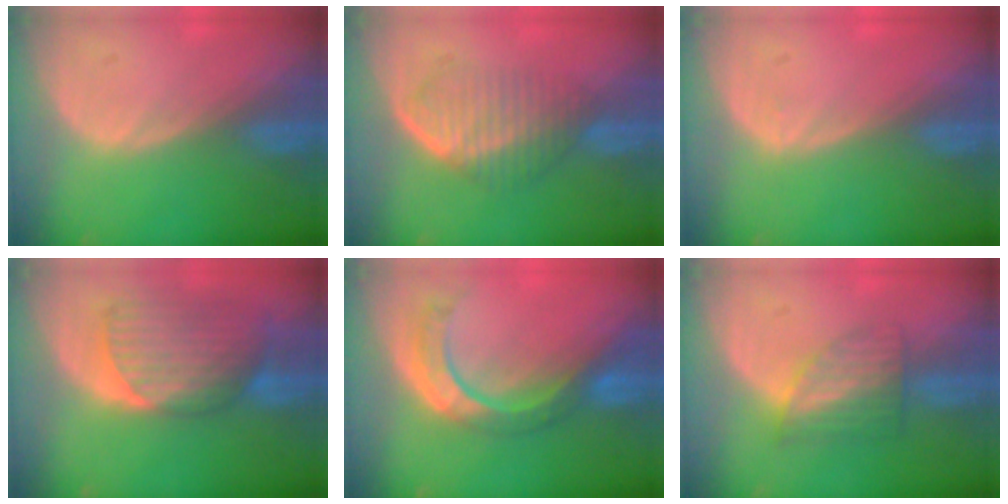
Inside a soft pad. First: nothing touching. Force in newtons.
{"total": 6.8, "press": 6.1, "slide": 3.1}
{"total": 0.5, "press": 0.2, "slide": 0.5}
{"total": 9.2, "press": 8.3, "slide": 3.9}
{"total": 8.5, "press": 7.2, "slide": 4.5}
{"total": 6.3, "press": 5.6, "slide": 2.8}